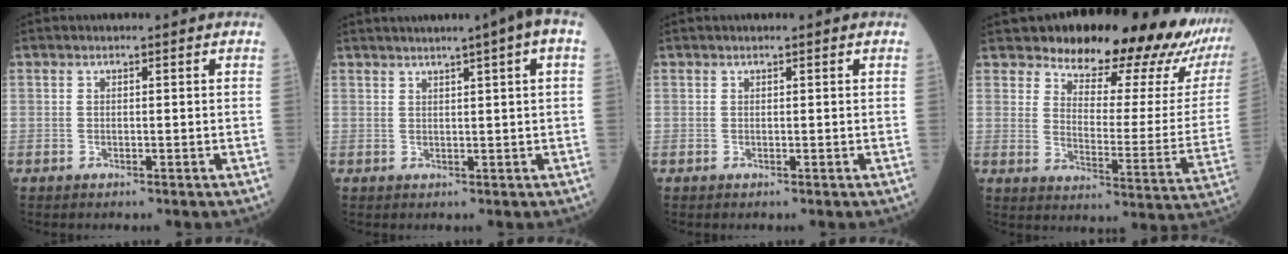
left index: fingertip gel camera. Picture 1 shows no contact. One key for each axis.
{"total": 5.9, "fx": 3.3, "fy": -0.5, "fz": 4.8, "tx": -0.072, "ty": 0.018, "tz": 0.045}
{"total": 0.7, "fx": 0.7, "fy": 0.0, "fz": 0.2, "tx": -0.007, "ty": 0.007, "tz": 0.012}
{"total": 24.0, "fx": 21.6, "fy": 3.2, "fz": 9.9, "tx": -0.131, "ty": -0.101, "tz": 0.258}